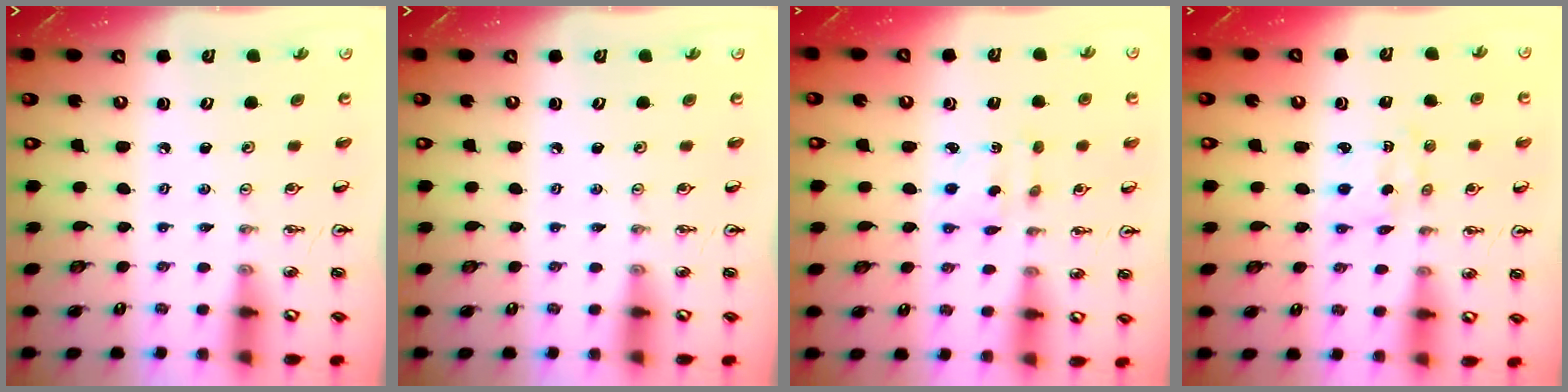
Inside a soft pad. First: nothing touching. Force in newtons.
{"total": 0.0}
{"total": 2.2, "press": 2.2, "slide": 0.4}
{"total": 2.1, "press": 2.0, "slide": 0.6}